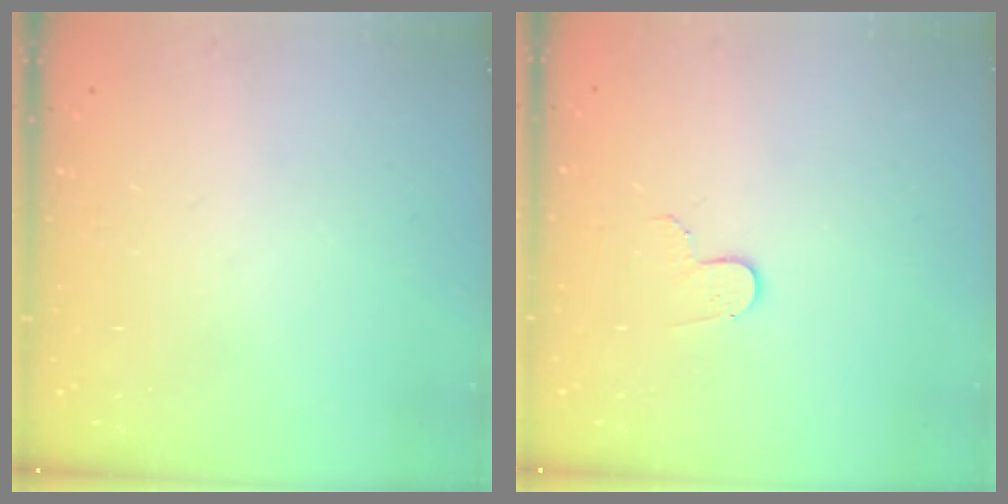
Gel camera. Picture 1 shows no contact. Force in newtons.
{"total": 3.3, "press": 3.3, "slide": 0.3}